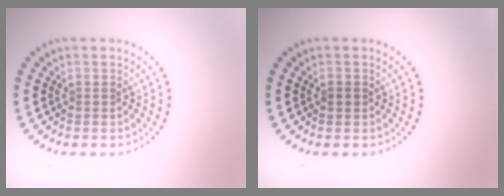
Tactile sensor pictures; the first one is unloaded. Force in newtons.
{"total": 0.8, "press": 0.8, "slide": 0.1}